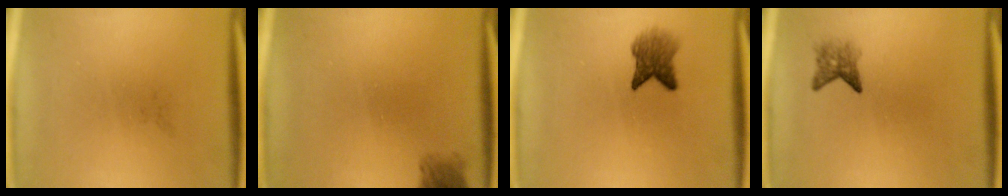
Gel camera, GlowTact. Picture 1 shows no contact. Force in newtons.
{"total": 2.1}
{"total": 4.3}
{"total": 2.2}